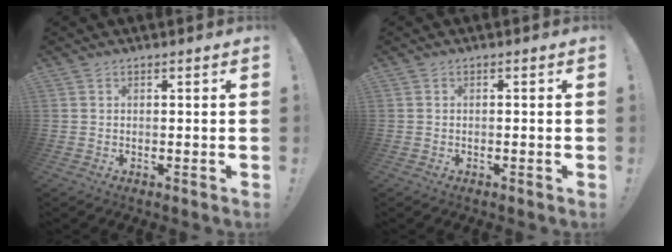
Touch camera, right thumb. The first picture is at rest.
{"total": 0.6, "force": [-0.5, -0.1, 0.3], "torque": [-0.004, -0.001, -0.009]}